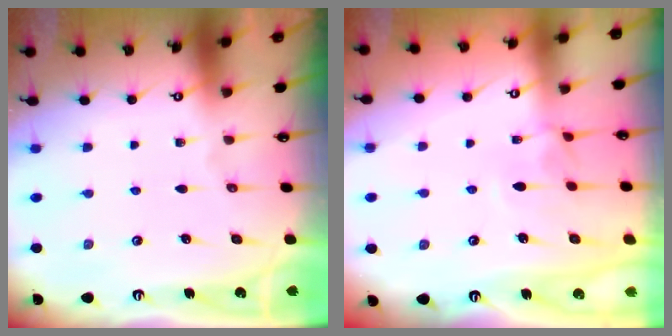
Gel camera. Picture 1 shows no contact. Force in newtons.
{"total": 3.9, "press": 3.8, "slide": 0.3}